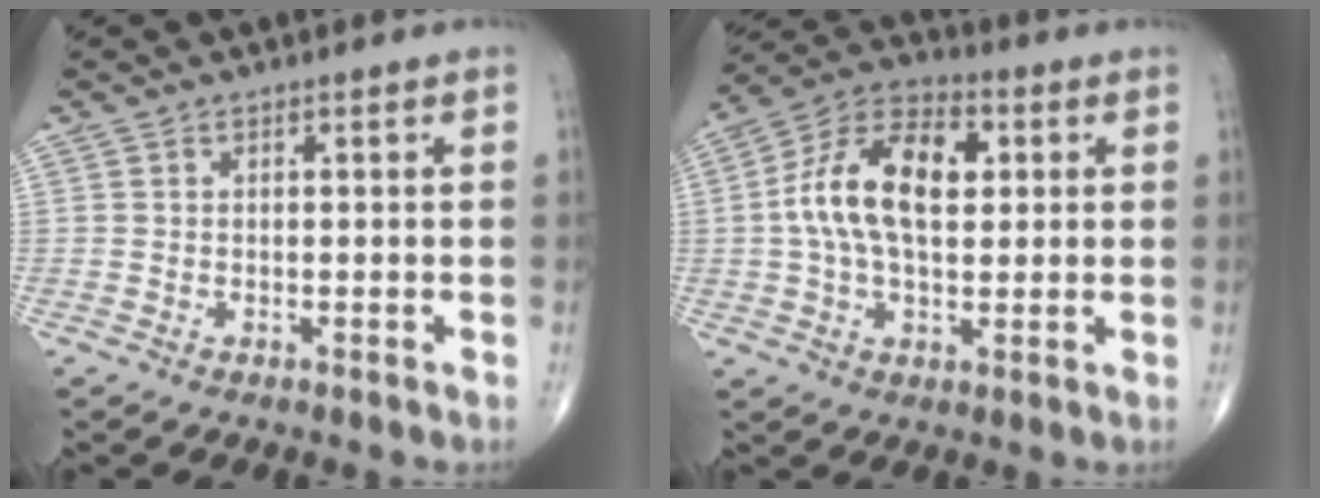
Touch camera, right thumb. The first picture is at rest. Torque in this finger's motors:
{"motor_torque": [1.41, 1.45, 1.52, -0.02, 0.30]}